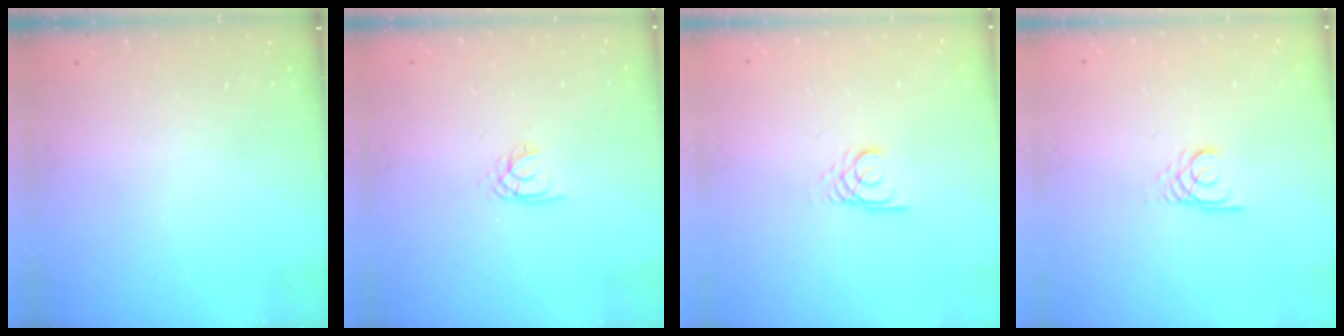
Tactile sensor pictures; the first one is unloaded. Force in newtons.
{"total": 2.0, "press": 1.9, "slide": 0.4}
{"total": 2.7, "press": 2.7, "slide": 0.3}
{"total": 2.7, "press": 2.7, "slide": 0.3}